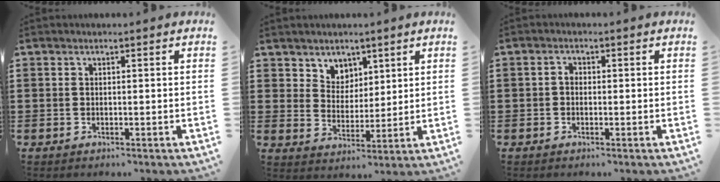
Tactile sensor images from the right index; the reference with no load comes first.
{"total": 5.0, "force": [3.5, 3.5, -0.2], "torque": [-0.021, 0.001, 0.066]}
{"total": 1.3, "force": [-0.3, 0.9, 0.9], "torque": [-0.018, 0.003, -0.007]}